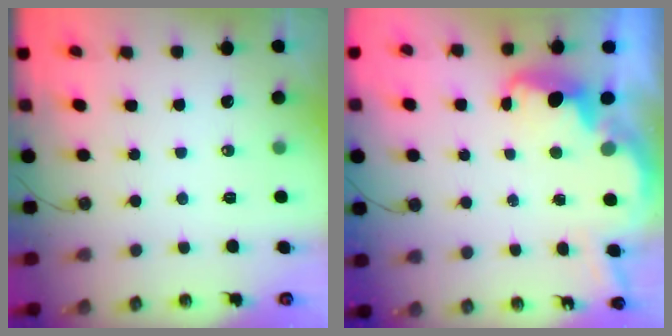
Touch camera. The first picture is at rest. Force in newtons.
{"total": 3.9, "press": 3.9, "slide": 0.5}